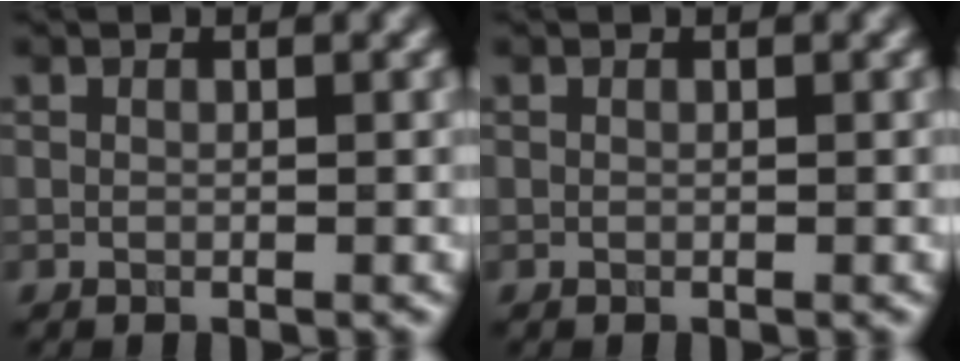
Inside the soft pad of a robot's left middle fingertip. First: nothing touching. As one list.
[{"total": 0.0}]